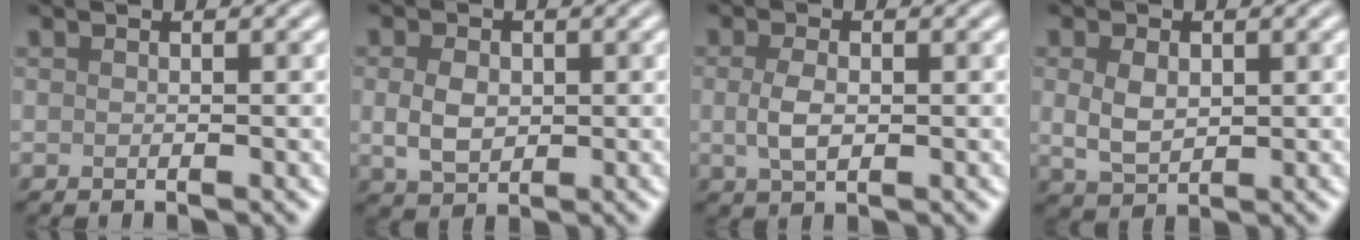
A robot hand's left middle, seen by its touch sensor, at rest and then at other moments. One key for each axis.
{"total": 3.2, "fx": 0.1, "fy": 2.4, "fz": 2.2, "tx": -0.047, "ty": -0.001, "tz": 0.001}
{"total": 2.5, "fx": 0.0, "fy": 1.5, "fz": 2.0, "tx": -0.048, "ty": -0.002, "tz": 0.001}
{"total": 3.1, "fx": 0.5, "fy": 2.1, "fz": 2.2, "tx": -0.051, "ty": 0.000, "tz": 0.013}